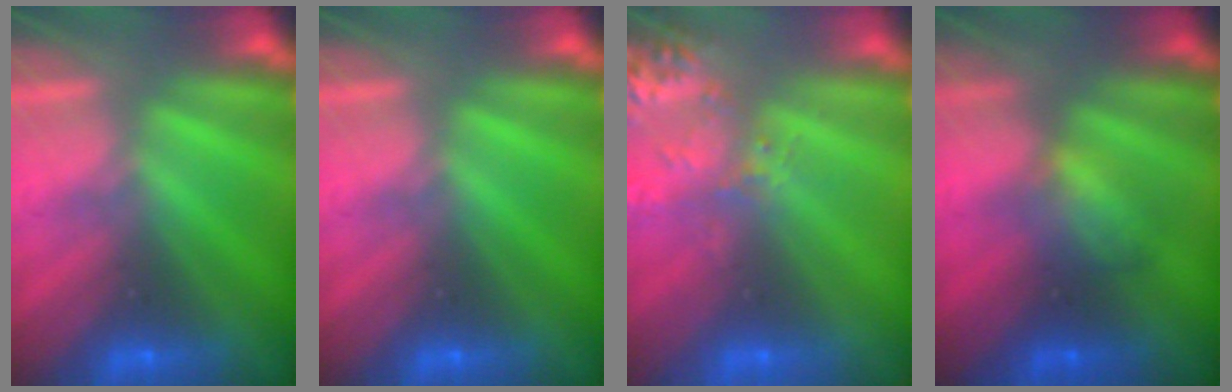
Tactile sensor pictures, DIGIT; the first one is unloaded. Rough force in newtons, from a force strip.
{"total": 0.0}
{"total": 2.6}
{"total": 2.2}